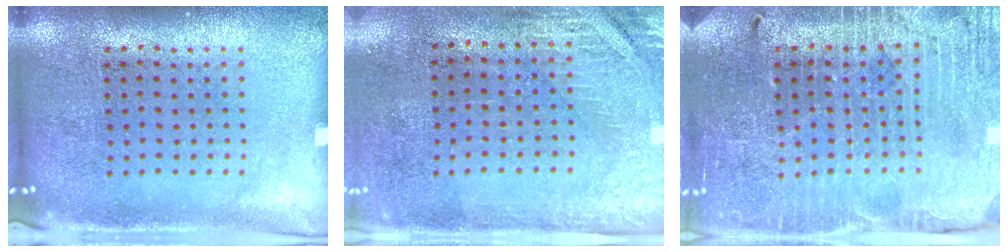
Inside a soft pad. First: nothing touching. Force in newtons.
{"total": 2.8, "press": 2.4, "slide": 1.4}
{"total": 3.8, "press": 3.7, "slide": 0.9}